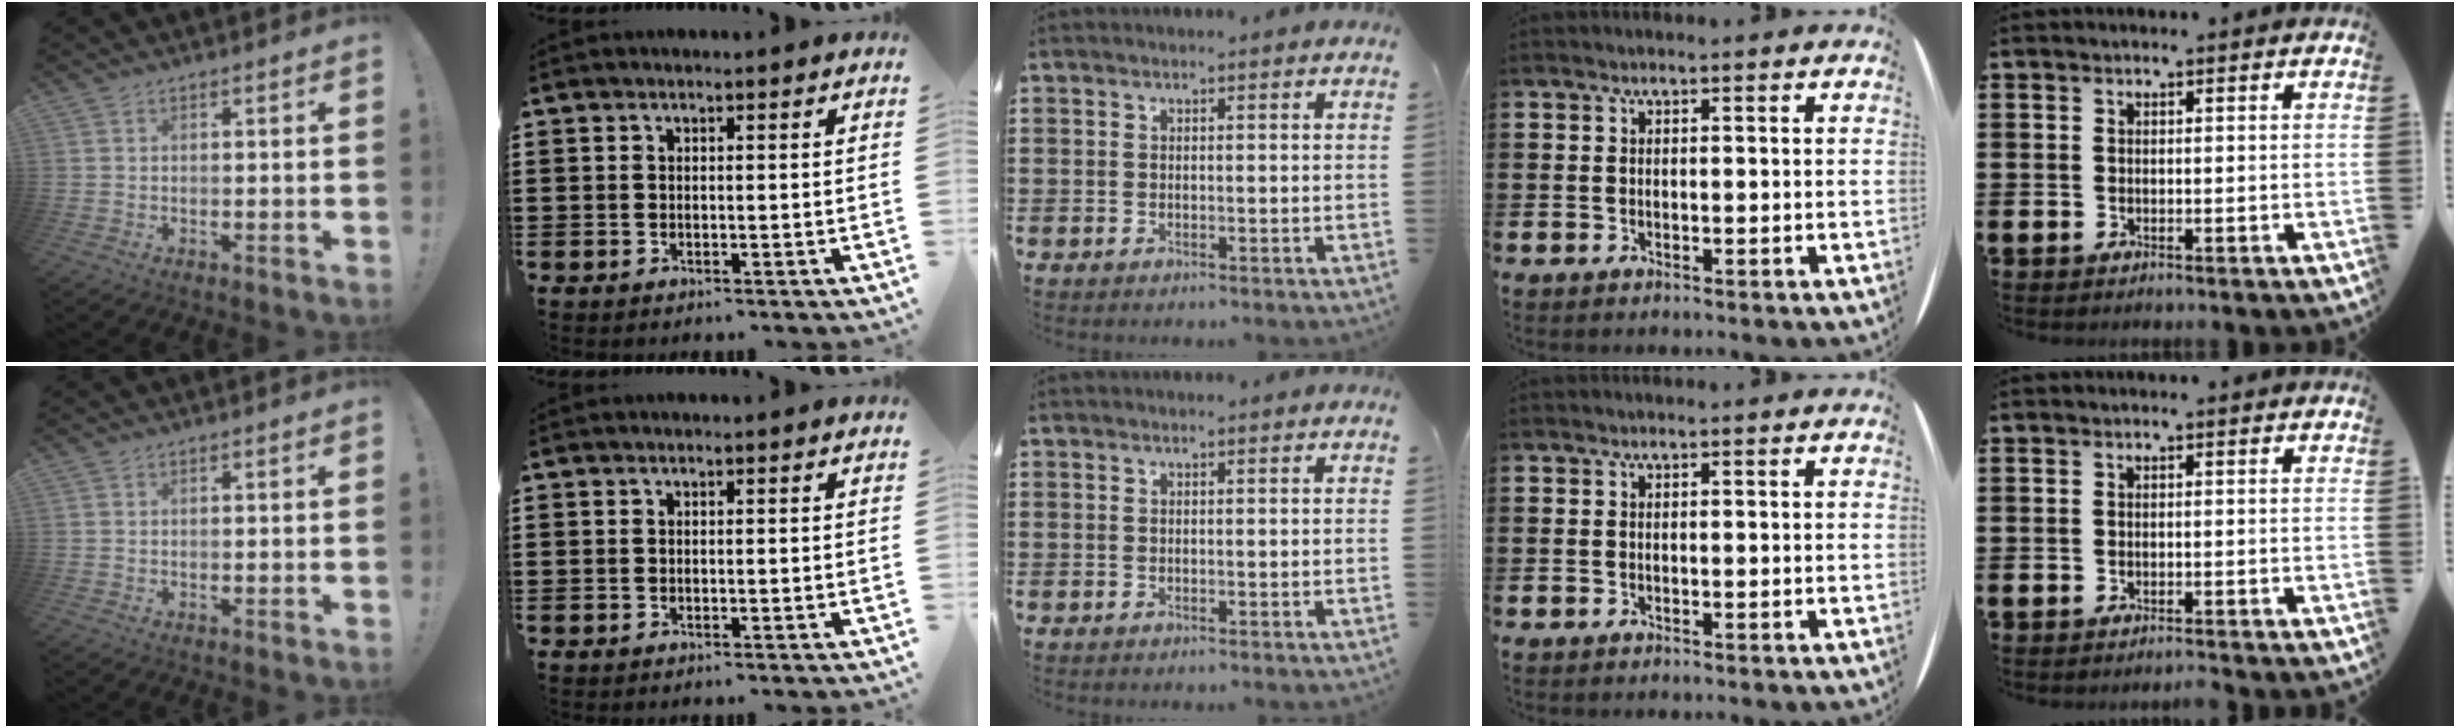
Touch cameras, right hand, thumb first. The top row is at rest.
{"little": {"total": 0.8, "force": [-0.8, -0.1, 0.1], "torque": [-0.002, -0.002, -0.016]}}